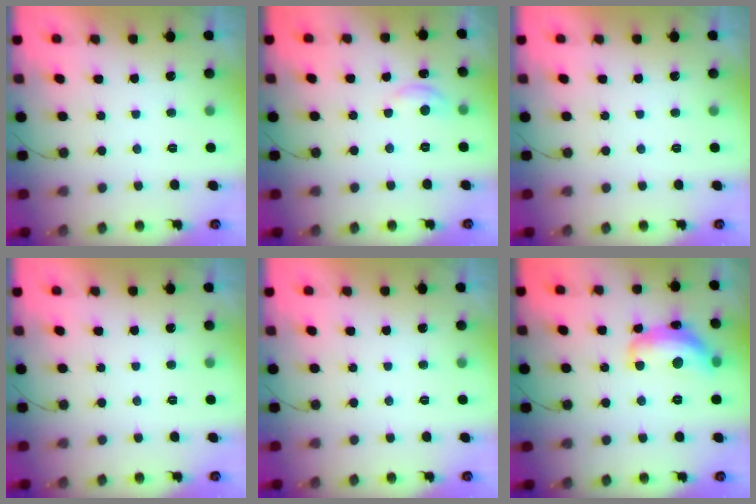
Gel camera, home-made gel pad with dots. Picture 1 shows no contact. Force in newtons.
{"total": 4.6, "press": 4.6, "slide": 0.5}
{"total": 0.0}
{"total": 0.0}
{"total": 0.0}
{"total": 14.0, "press": 14.0, "slide": 0.7}